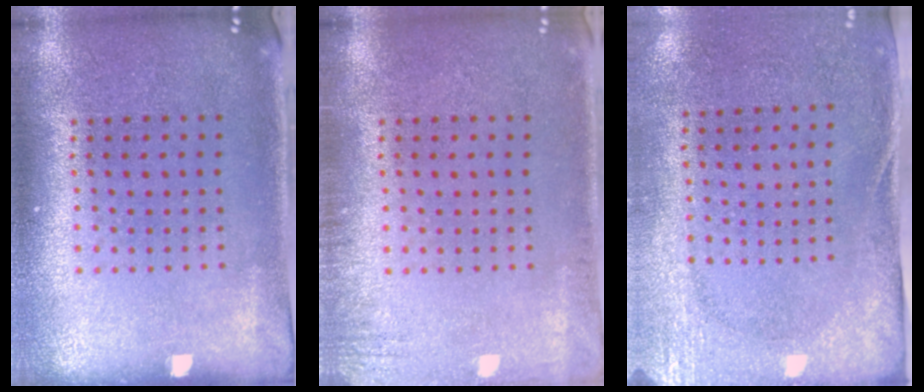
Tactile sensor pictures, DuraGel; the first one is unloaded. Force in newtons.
{"total": 1.5, "press": 1.5, "slide": 0.2}
{"total": 2.8, "press": 2.2, "slide": 1.7}